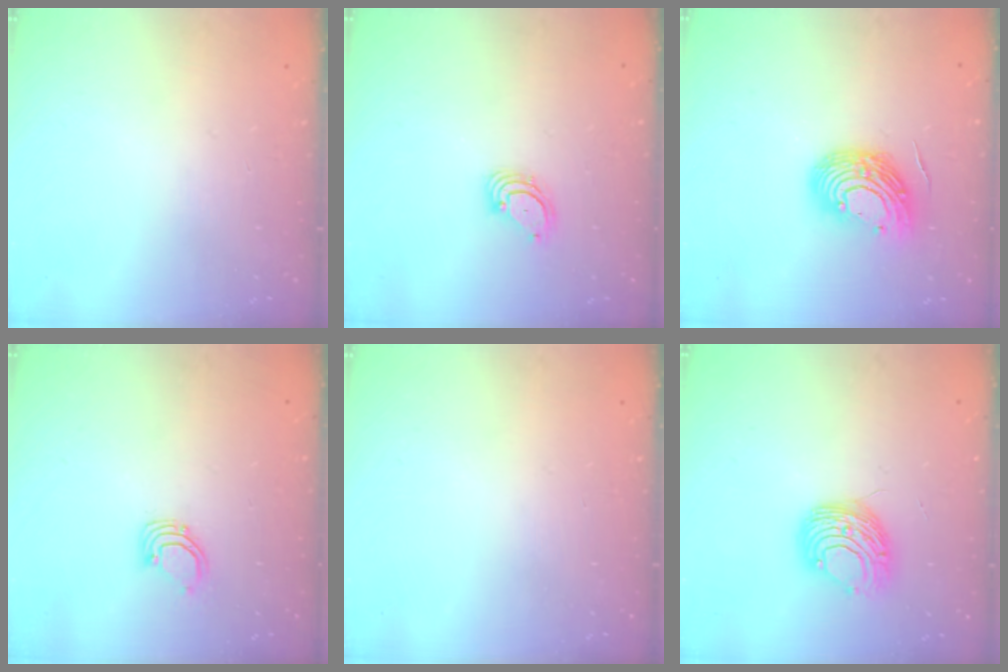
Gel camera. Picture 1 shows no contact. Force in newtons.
{"total": 3.6, "press": 3.6, "slide": 0.3}
{"total": 12.6, "press": 12.5, "slide": 1.7}
{"total": 2.7, "press": 2.7, "slide": 0.2}
{"total": 0.0}
{"total": 9.7, "press": 9.7, "slide": 0.6}